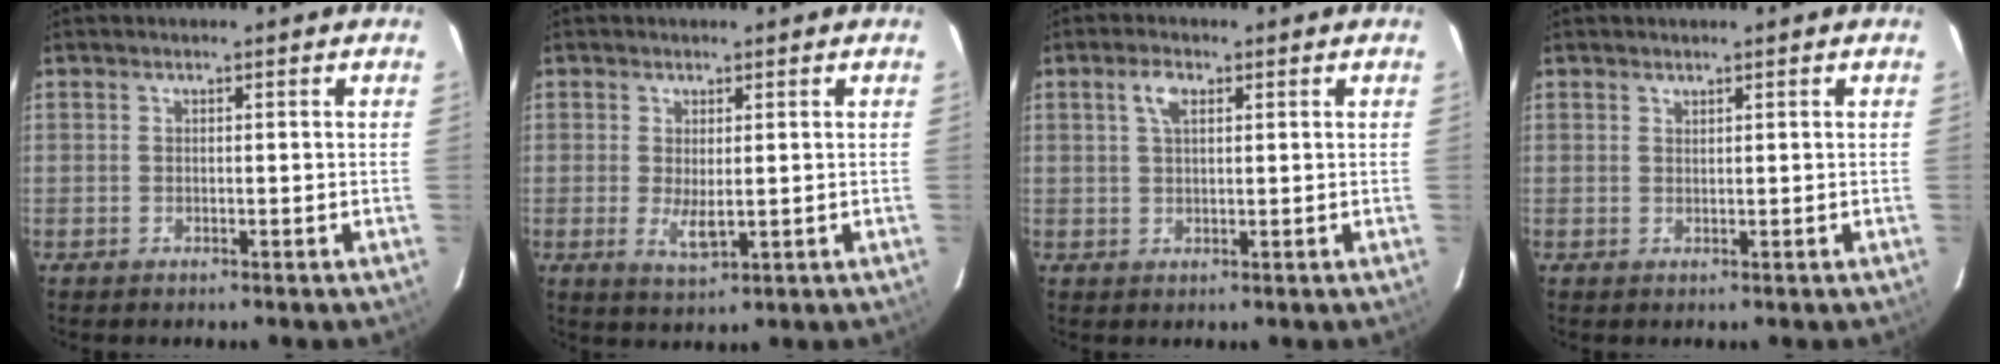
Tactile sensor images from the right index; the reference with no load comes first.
{"total": 3.7, "force": [-0.2, 1.4, 3.5], "torque": [-0.061, -0.011, 0.001]}
{"total": 3.2, "force": [1.3, 1.5, 2.5], "torque": [-0.049, 0.008, 0.025]}
{"total": 0.6, "force": [0.6, 0.1, 0.1], "torque": [-0.002, 0.001, 0.012]}